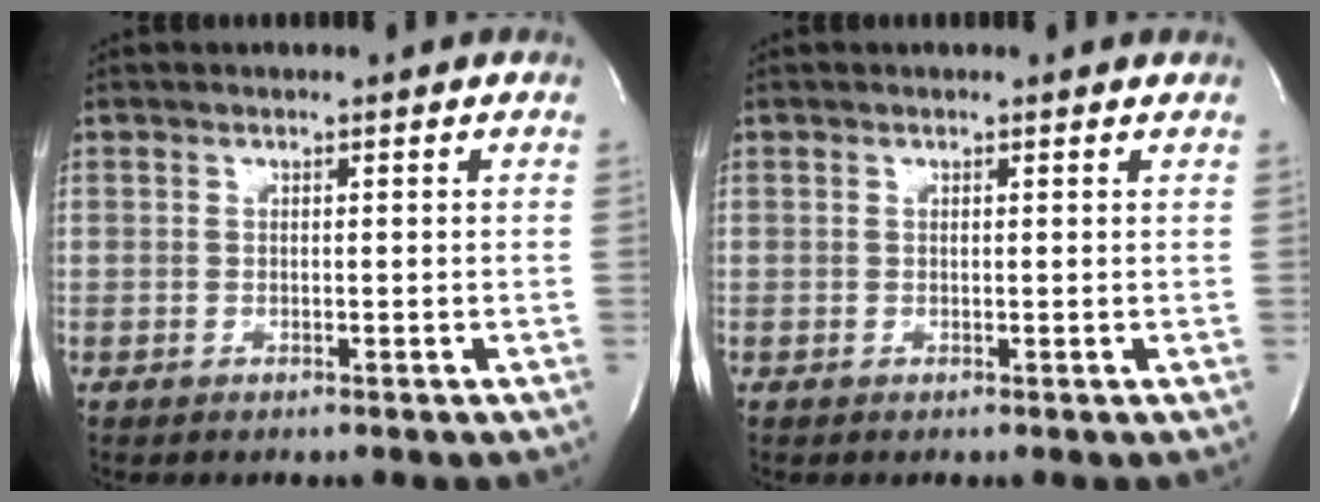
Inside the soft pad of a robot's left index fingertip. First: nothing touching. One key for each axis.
{"total": 0.7, "fx": 0.6, "fy": 0.2, "fz": 0.3, "tx": -0.012, "ty": 0.003, "tz": 0.003}